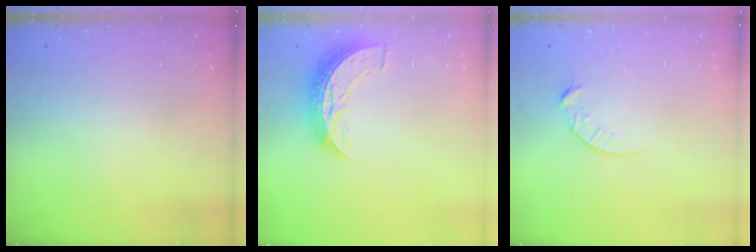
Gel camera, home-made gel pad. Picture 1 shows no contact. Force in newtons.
{"total": 8.3, "press": 8.3, "slide": 0.4}
{"total": 6.6, "press": 6.6, "slide": 0.7}